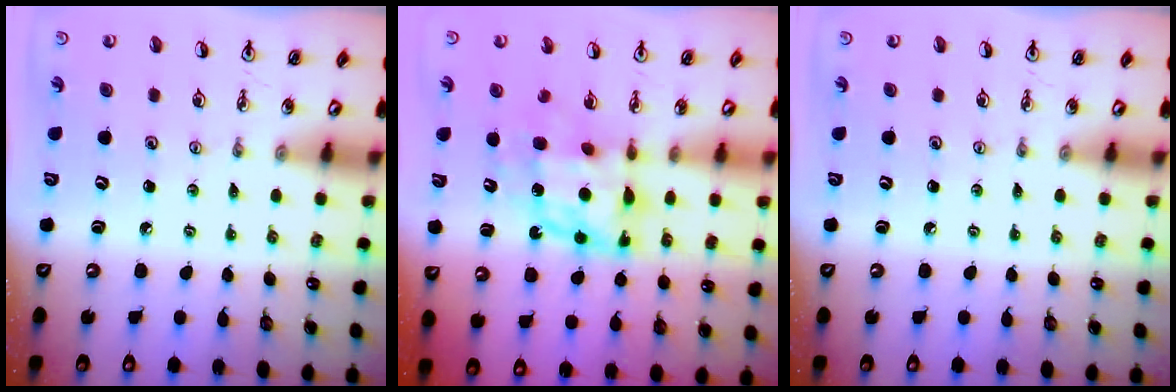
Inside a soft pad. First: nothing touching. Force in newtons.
{"total": 9.8, "press": 9.8, "slide": 0.8}
{"total": 0.0}